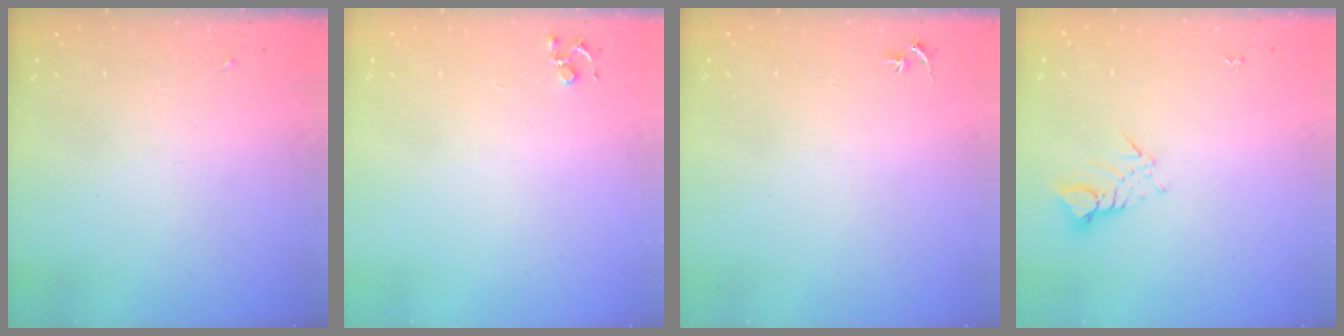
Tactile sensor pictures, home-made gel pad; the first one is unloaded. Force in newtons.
{"total": 3.9, "press": 3.9, "slide": 0.5}
{"total": 2.7, "press": 2.7, "slide": 0.3}
{"total": 4.2, "press": 4.2, "slide": 0.2}